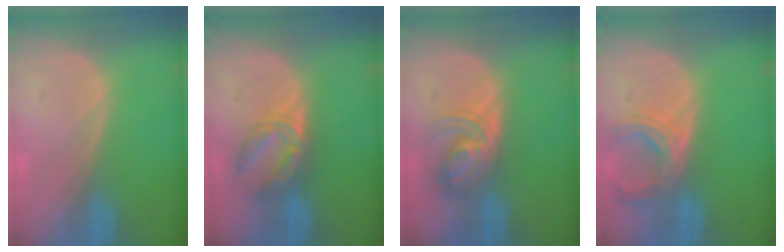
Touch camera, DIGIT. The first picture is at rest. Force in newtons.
{"total": 5.6, "press": 5.5, "slide": 1.0}
{"total": 5.6, "press": 5.5, "slide": 0.8}
{"total": 5.8, "press": 5.6, "slide": 1.6}